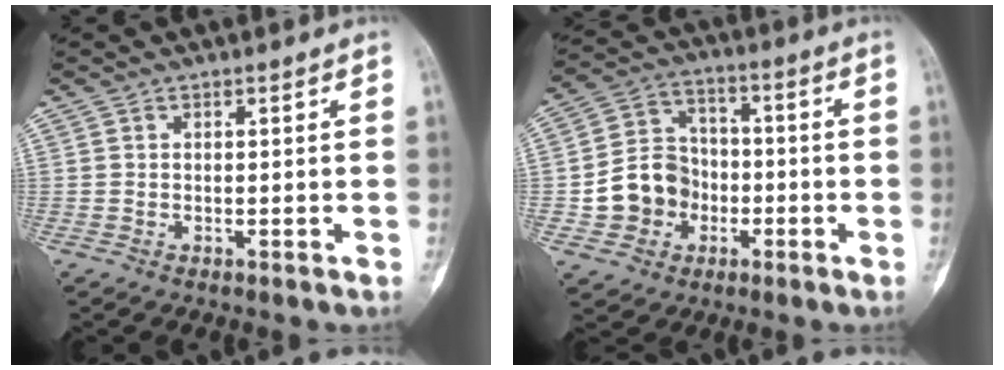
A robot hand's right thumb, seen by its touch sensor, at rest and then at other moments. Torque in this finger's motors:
{"motor_torque": [0.74, 0.75, 0.42, -0.45, 0.16]}